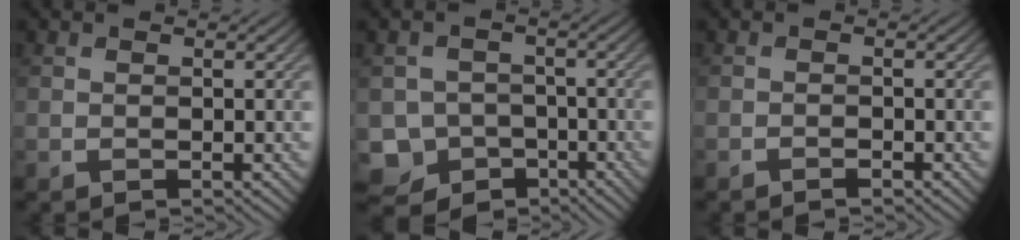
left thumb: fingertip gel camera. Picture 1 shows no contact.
{"total": 8.2, "force": [-4.6, 6.4, 2.0], "torque": [-0.055, -0.021, -0.083]}
{"total": 1.0, "force": [-0.9, 0.1, 0.3], "torque": [-0.006, -0.001, -0.017]}